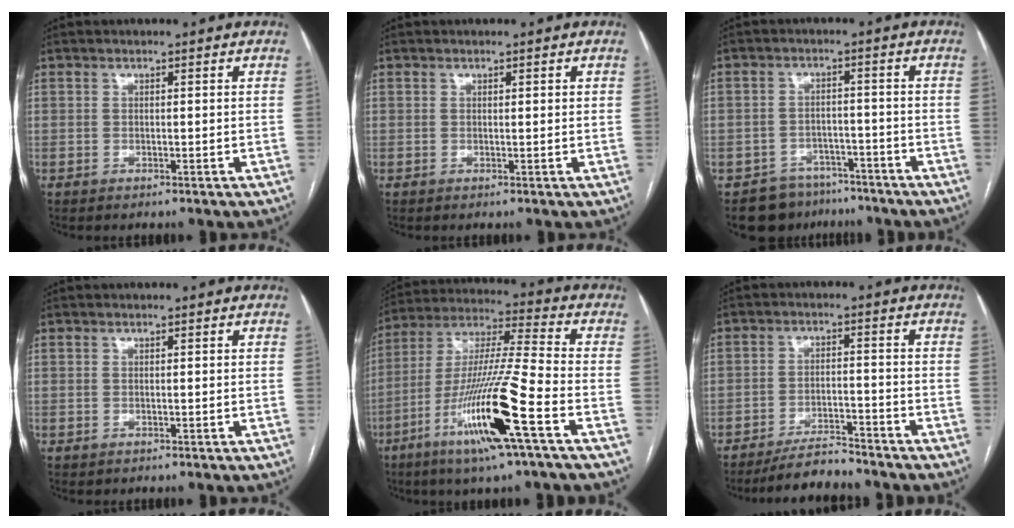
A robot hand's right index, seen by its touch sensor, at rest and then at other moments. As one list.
[{"total": 0.7, "force": [0.3, 0.2, 0.6], "torque": [-0.014, 0.001, 0.003]}, {"total": 6.9, "force": [-5.5, 4.2, -0.1], "torque": [0.015, 0.022, -0.081]}, {"total": 0.0}, {"total": 17.5, "force": [-7.6, -0.5, 15.8], "torque": [-0.326, -0.023, -0.143]}, {"total": 6.1, "force": [-5.7, 1.1, 1.6], "torque": [-0.028, -0.009, -0.099]}]